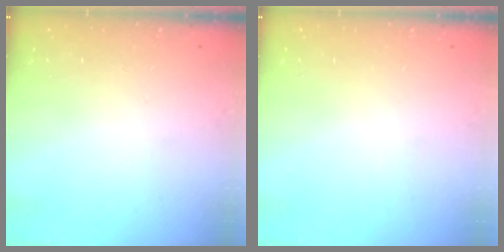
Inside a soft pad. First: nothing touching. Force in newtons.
{"total": 0.0}